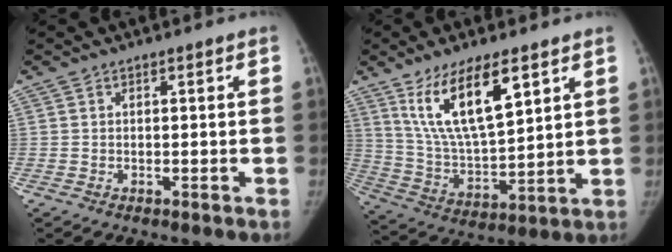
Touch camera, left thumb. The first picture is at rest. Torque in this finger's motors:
{"motor_torque": [1.97, 1.25, 1.27, -1.50, 0.51]}